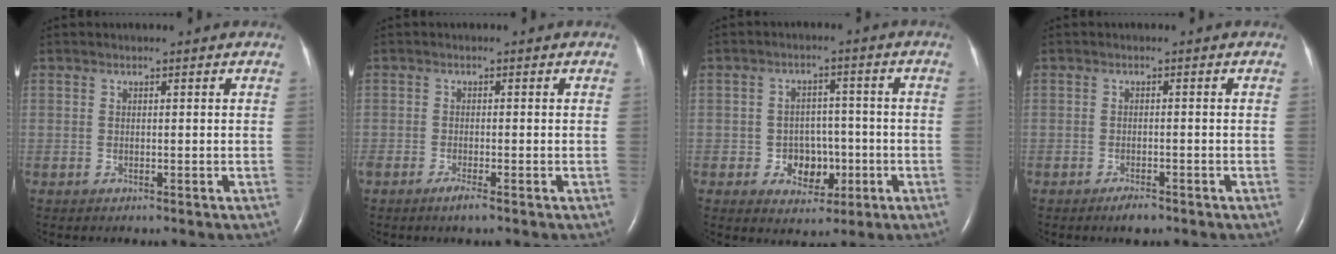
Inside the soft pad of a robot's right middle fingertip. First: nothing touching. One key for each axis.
{"total": 1.8, "fx": -1.2, "fy": 0.0, "fz": 1.3, "tx": -0.032, "ty": -0.005, "tz": -0.025}
{"total": 5.7, "fx": -1.7, "fy": 4.5, "fz": 3.1, "tx": -0.044, "ty": 0.014, "tz": -0.018}
{"total": 2.1, "fx": -1.6, "fy": 0.6, "fz": 1.2, "tx": -0.028, "ty": -0.002, "tz": -0.024}